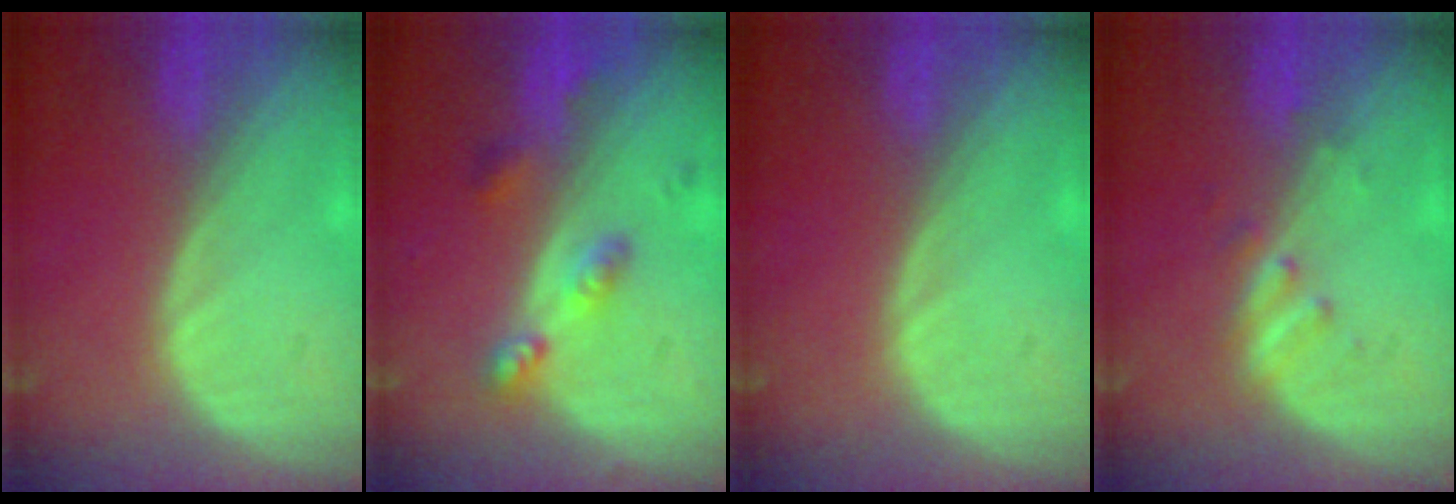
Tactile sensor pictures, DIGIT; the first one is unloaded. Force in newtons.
{"total": 5.2, "press": 4.8, "slide": 2.0}
{"total": 0.0}
{"total": 2.3, "press": 2.3, "slide": 0.3}